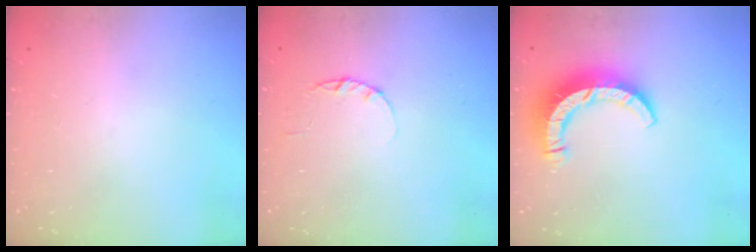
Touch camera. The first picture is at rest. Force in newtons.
{"total": 2.2, "press": 2.2, "slide": 0.4}
{"total": 9.6, "press": 9.6, "slide": 1.0}